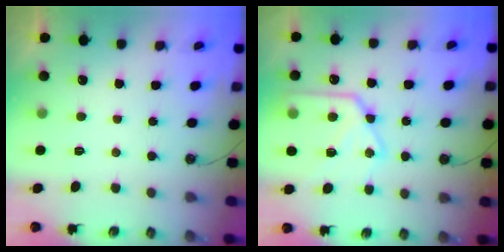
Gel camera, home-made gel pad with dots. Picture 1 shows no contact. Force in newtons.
{"total": 16.4, "press": 16.4, "slide": 1.6}